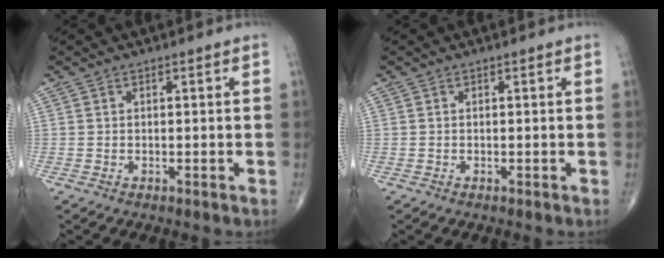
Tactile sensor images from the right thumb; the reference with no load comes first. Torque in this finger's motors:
{"motor_torque": [-0.17, -0.02, -0.12, -0.06, 0.02]}